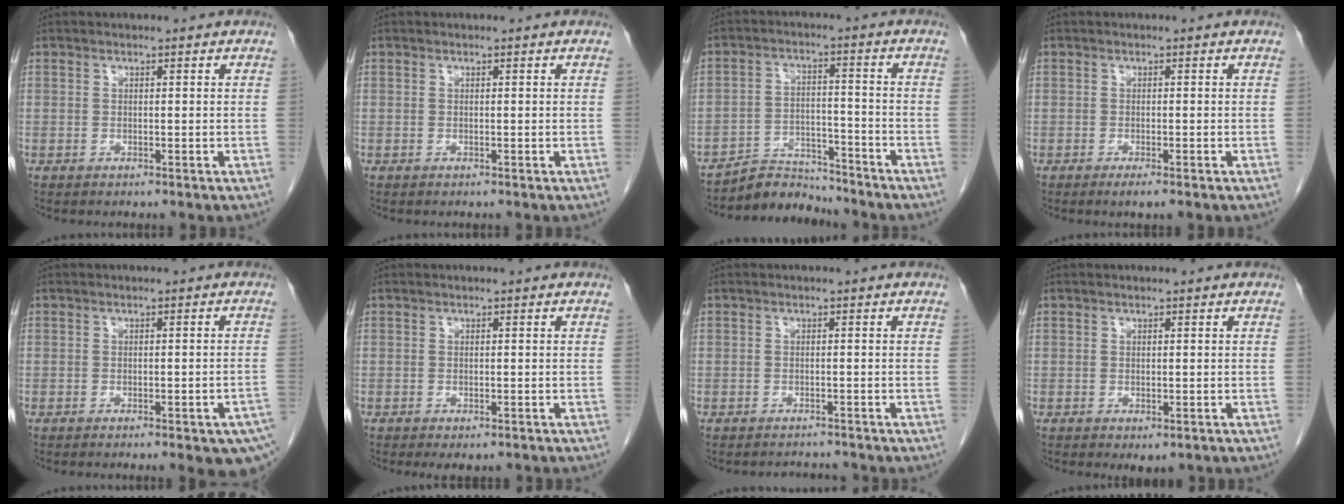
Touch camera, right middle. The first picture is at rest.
{"total": 0.0}
{"total": 6.6, "force": [-6.5, 1.2, -0.6], "torque": [0.008, 0.012, -0.111]}
{"total": 1.7, "force": [-1.0, 0.2, 1.3], "torque": [-0.019, -0.004, -0.014]}
{"total": 8.0, "force": [-5.4, 1.5, 5.7], "torque": [-0.053, -0.002, -0.065]}
{"total": 2.7, "force": [-2.1, 1.1, 1.4], "torque": [-0.013, -0.004, -0.026]}
{"total": 2.1, "force": [-2.1, 0.3, -0.2], "torque": [0.004, -0.008, -0.028]}
{"total": 1.8, "force": [-1.0, 0.9, 1.2], "torque": [-0.011, -0.003, -0.005]}